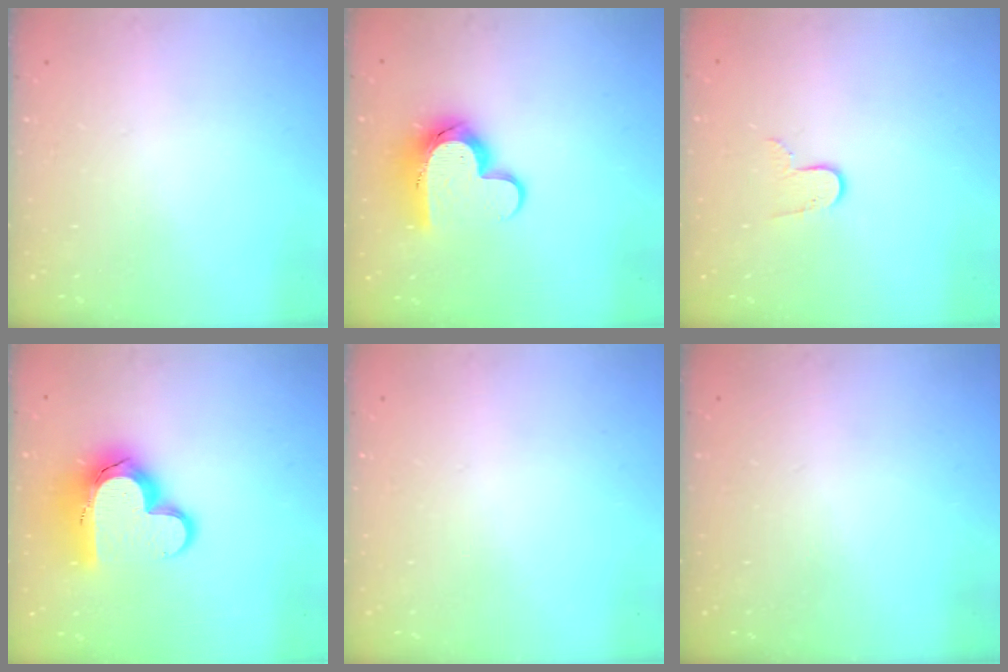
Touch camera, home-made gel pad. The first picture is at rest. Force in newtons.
{"total": 12.4, "press": 12.3, "slide": 1.0}
{"total": 6.3, "press": 6.3, "slide": 0.5}
{"total": 15.6, "press": 15.5, "slide": 1.3}
{"total": 0.0}
{"total": 0.0}